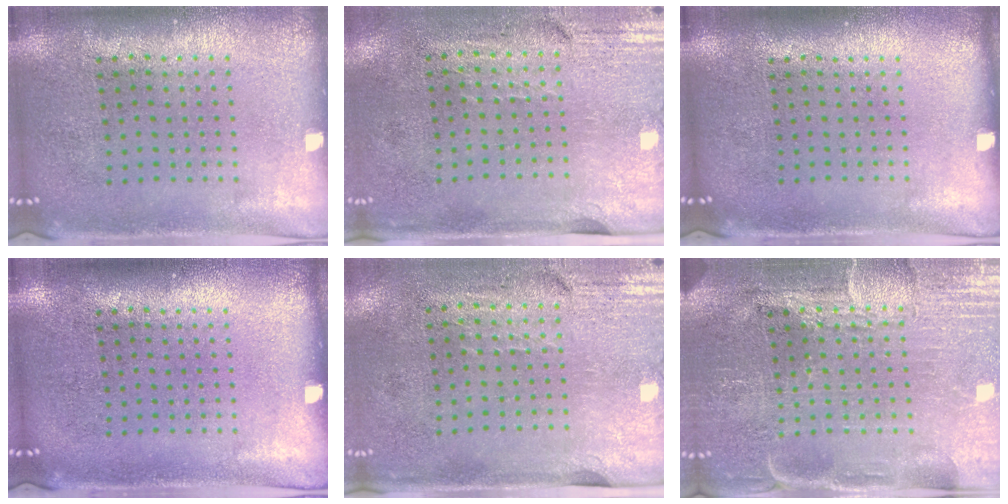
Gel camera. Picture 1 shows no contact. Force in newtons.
{"total": 2.9, "press": 2.5, "slide": 1.5}
{"total": 0.0}
{"total": 0.0}
{"total": 2.9, "press": 2.5, "slide": 1.5}
{"total": 4.0, "press": 3.8, "slide": 1.4}